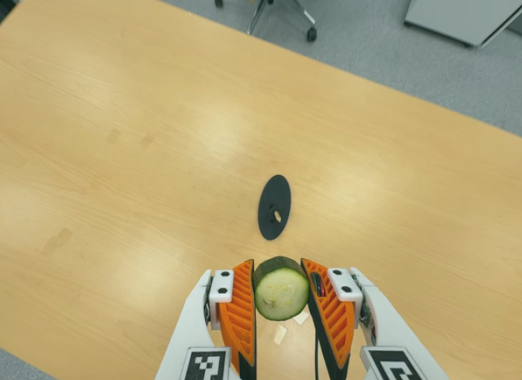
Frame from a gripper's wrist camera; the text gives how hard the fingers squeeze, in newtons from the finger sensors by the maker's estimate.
{"total": 10.7, "left": 10.0, "right": 11.5}